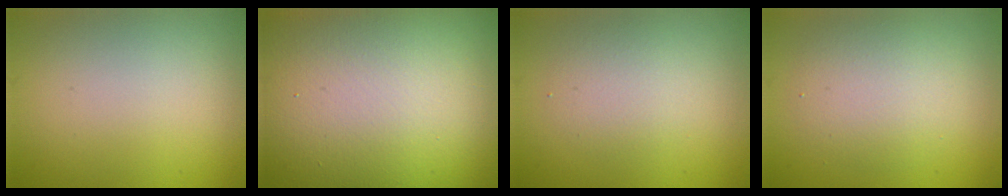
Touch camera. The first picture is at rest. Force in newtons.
{"total": 24.9, "press": 24.9, "slide": 0.8}
{"total": 2.3, "press": 2.3, "slide": 0.1}
{"total": 3.8, "press": 3.7, "slide": 0.3}